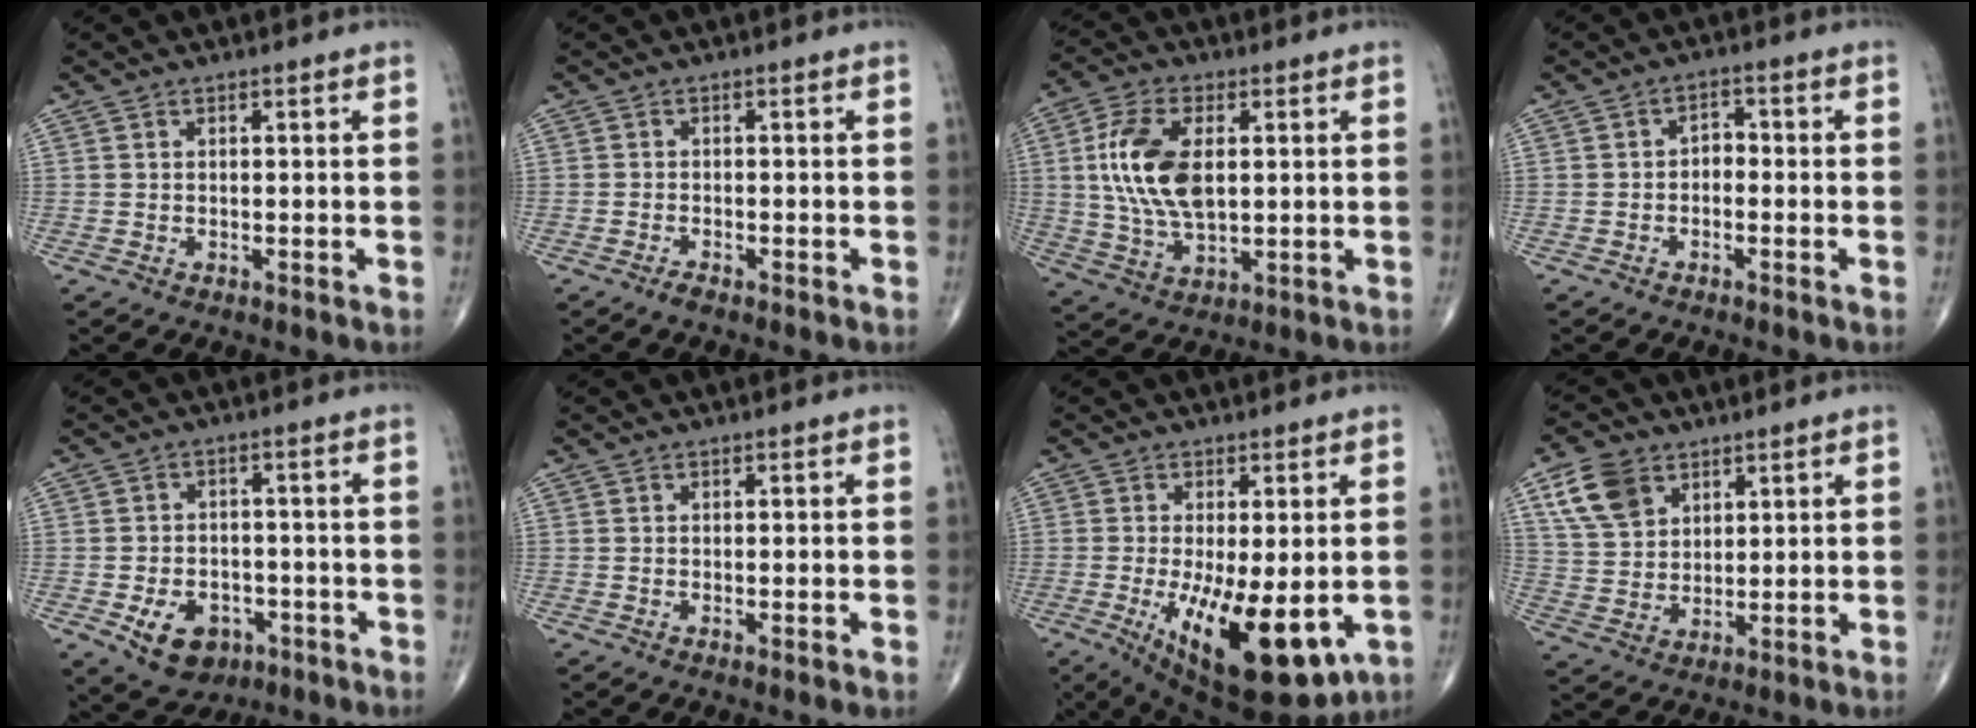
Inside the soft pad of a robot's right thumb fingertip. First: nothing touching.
{"total": 1.3, "force": [-1.1, 0.2, 0.6], "torque": [-0.020, 0.001, -0.022]}
{"total": 13.7, "force": [2.0, 7.3, 11.4], "torque": [-0.224, -0.002, 0.041]}
{"total": 2.5, "force": [-0.8, 1.8, 1.6], "torque": [-0.009, 0.017, -0.023]}
{"total": 9.0, "force": [-3.8, 6.5, 4.9], "torque": [-0.061, 0.021, -0.050]}
{"total": 1.0, "force": [-0.2, 0.1, 1.0], "torque": [-0.017, -0.003, -0.003]}
{"total": 16.7, "force": [-4.4, 6.3, 14.8], "torque": [-0.226, -0.029, -0.047]}
{"total": 9.6, "force": [5.0, 6.7, 4.8], "torque": [-0.075, -0.015, 0.101]}